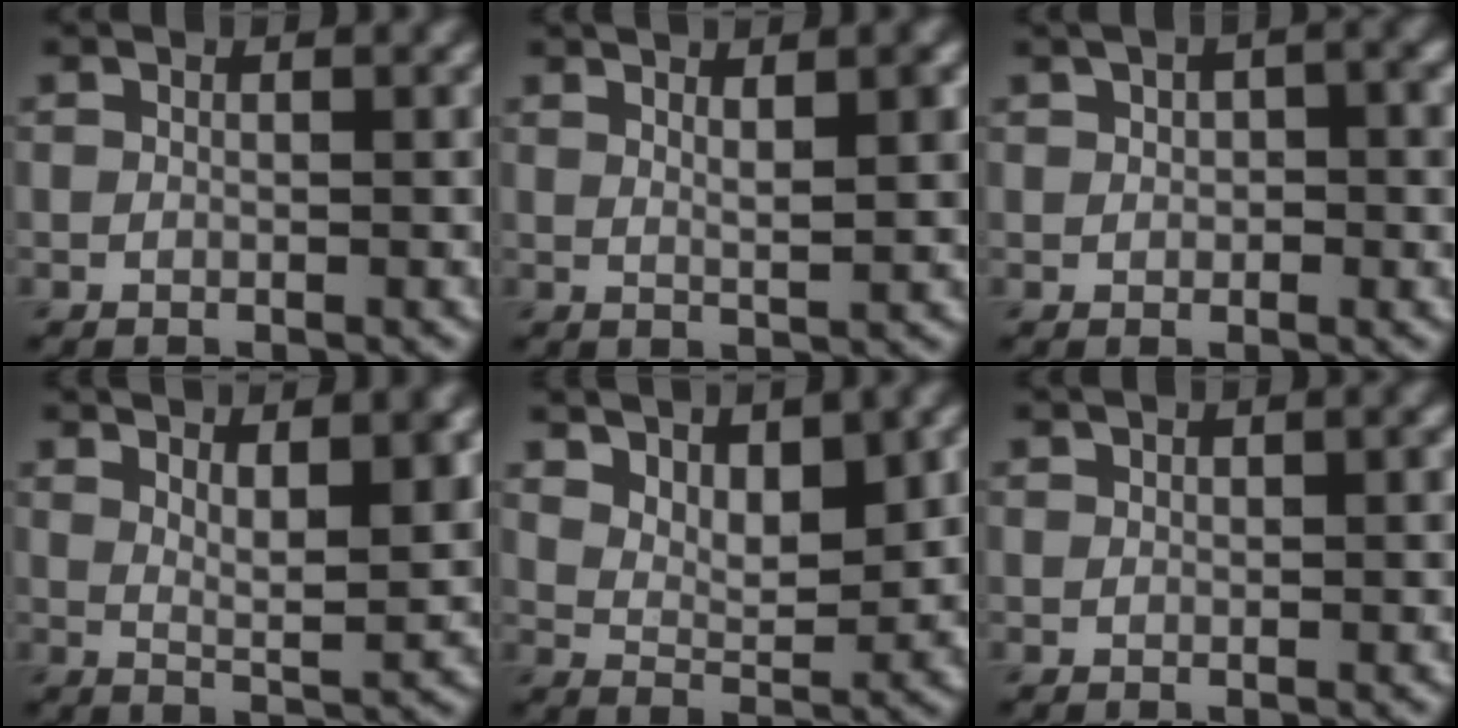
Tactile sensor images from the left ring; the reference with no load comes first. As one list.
[{"total": 3.6, "force": [1.8, 0.9, 2.9], "torque": [-0.025, 0.009, 0.015]}, {"total": 3.8, "force": [1.0, 2.2, 3.0], "torque": [-0.037, 0.008, 0.015]}, {"total": 5.6, "force": [3.1, 1.3, 4.4], "torque": [-0.052, 0.001, 0.044]}, {"total": 5.5, "force": [3.5, 2.4, 3.6], "torque": [-0.051, -0.002, 0.056]}, {"total": 1.6, "force": [0.7, 0.7, 1.3], "torque": [-0.018, 0.004, 0.014]}]